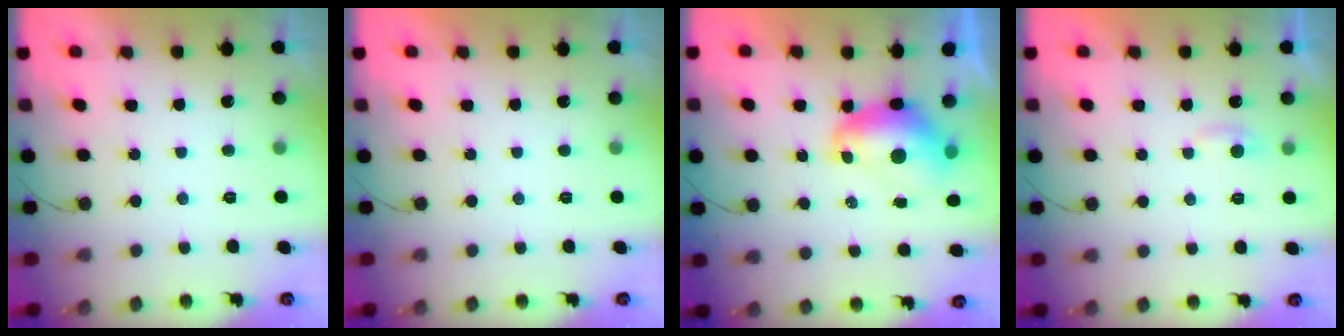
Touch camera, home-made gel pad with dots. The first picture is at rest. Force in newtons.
{"total": 0.0}
{"total": 8.7, "press": 8.6, "slide": 0.9}
{"total": 2.8, "press": 2.8, "slide": 0.4}